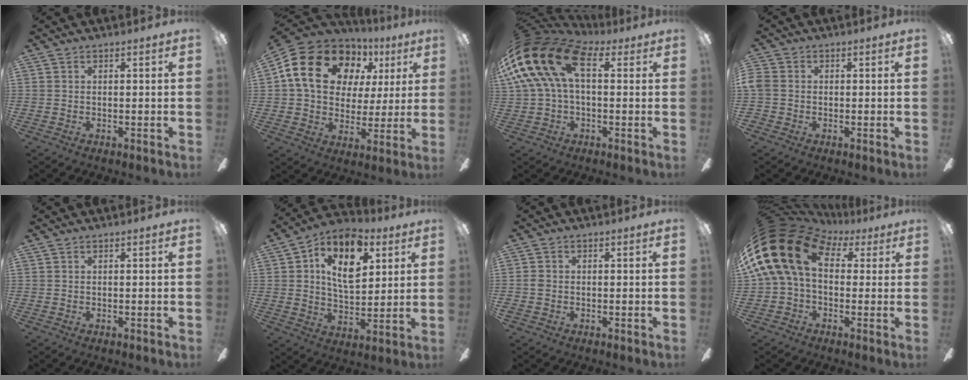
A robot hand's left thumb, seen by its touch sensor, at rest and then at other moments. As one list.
[{"total": 18.7, "force": [7.4, 14.0, 9.9], "torque": [-0.170, -0.009, 0.142]}, {"total": 20.5, "force": [5.4, 11.9, 15.8], "torque": [-0.335, -0.002, 0.093]}, {"total": 3.5, "force": [-0.8, 3.0, 1.6], "torque": [-0.040, 0.007, -0.017]}, {"total": 0.0}, {"total": 13.7, "force": [6.1, 7.8, 9.6], "torque": [-0.152, -0.005, 0.110]}, {"total": 1.7, "force": [-0.5, 1.4, 0.8], "torque": [-0.016, 0.006, -0.012]}, {"total": 20.6, "force": [4.0, 13.6, 14.9], "torque": [-0.317, -0.004, 0.067]}]